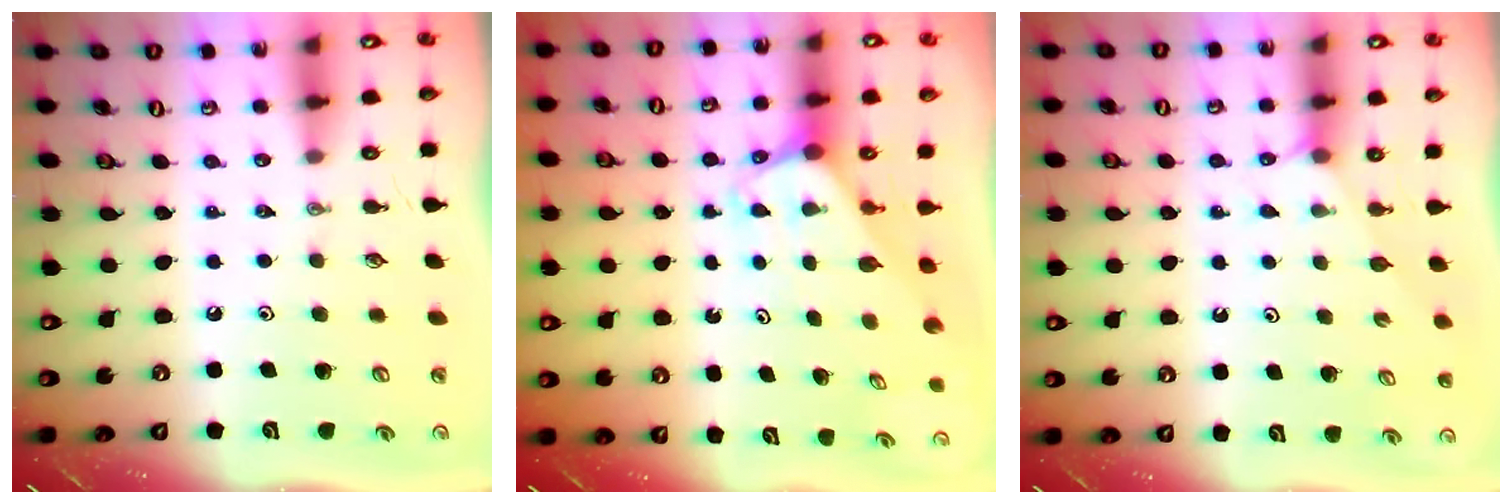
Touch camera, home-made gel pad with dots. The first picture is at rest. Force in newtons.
{"total": 1.8, "press": 1.8, "slide": 0.1}
{"total": 2.6, "press": 2.5, "slide": 0.5}